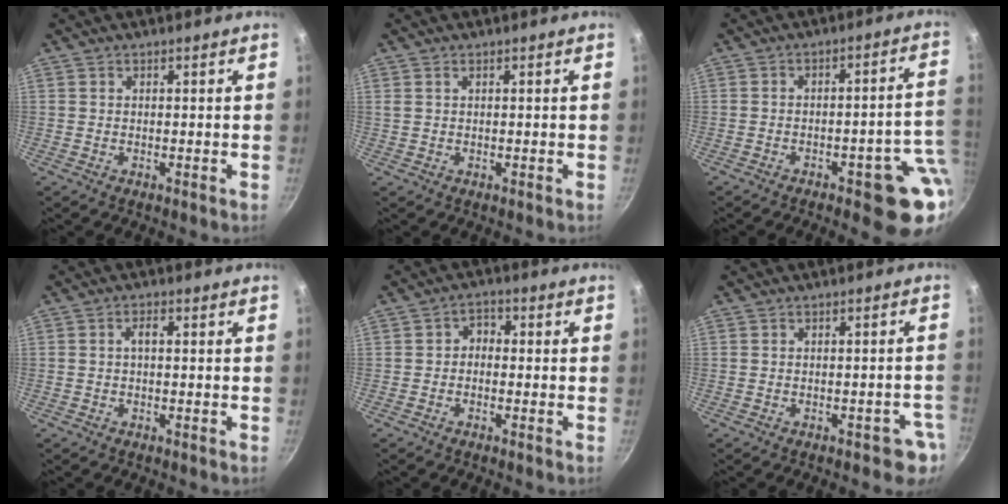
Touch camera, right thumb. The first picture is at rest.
{"total": 0.8, "force": [0.5, 0.4, 0.6], "torque": [-0.011, 0.002, 0.009]}
{"total": 12.3, "force": [-4.0, 4.4, 10.7], "torque": [-0.080, 0.038, -0.048]}
{"total": 1.9, "force": [-0.2, 0.9, 1.7], "torque": [-0.035, 0.013, -0.005]}
{"total": 2.9, "force": [-0.6, 2.3, 1.8], "torque": [-0.016, 0.015, -0.017]}
{"total": 4.4, "force": [-2.4, 2.5, 2.8], "torque": [-0.002, 0.031, -0.018]}